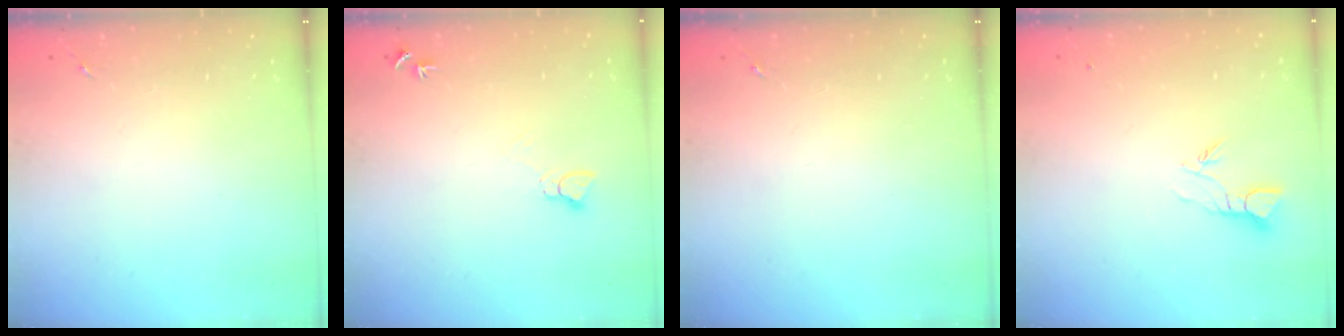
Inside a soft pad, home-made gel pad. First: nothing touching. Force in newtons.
{"total": 4.4, "press": 4.4, "slide": 0.4}
{"total": 0.0}
{"total": 3.4, "press": 3.4, "slide": 0.2}